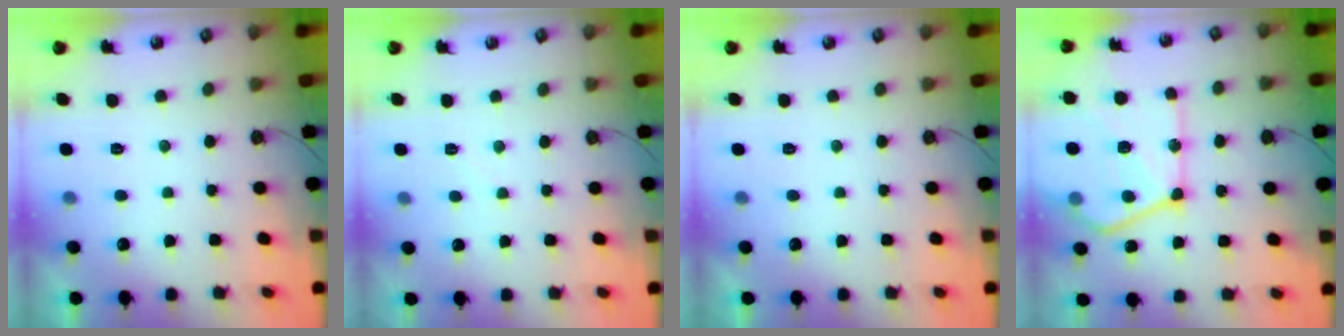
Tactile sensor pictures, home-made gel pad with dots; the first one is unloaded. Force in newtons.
{"total": 2.5, "press": 2.5, "slide": 0.4}
{"total": 0.0}
{"total": 25.4, "press": 25.2, "slide": 2.8}